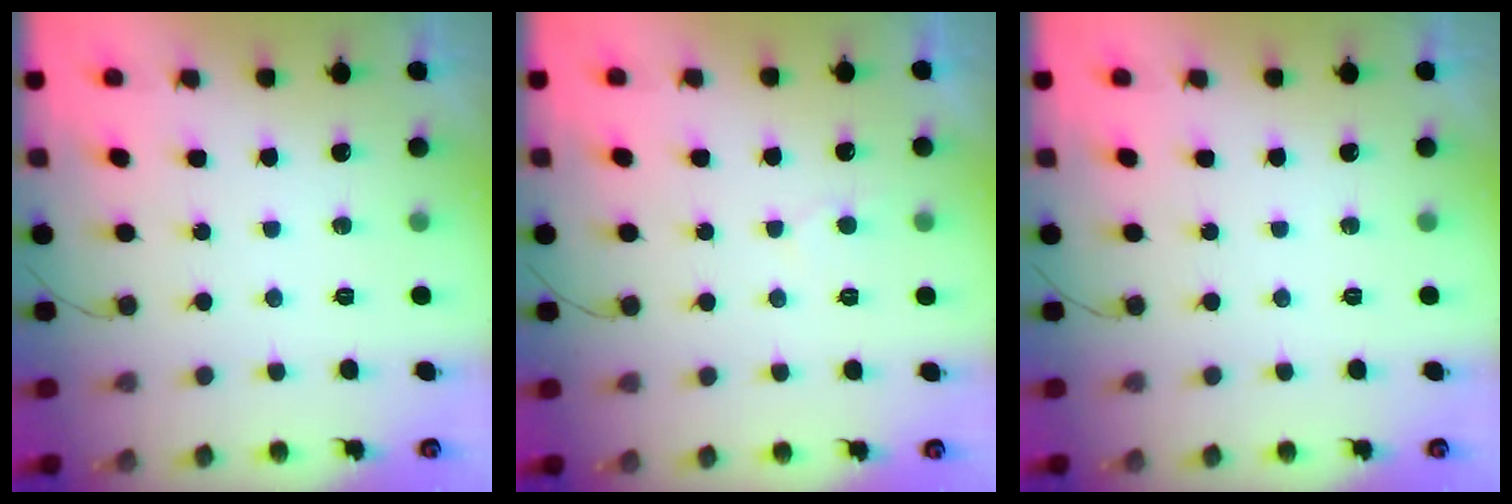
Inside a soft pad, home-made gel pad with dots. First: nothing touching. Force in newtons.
{"total": 4.1, "press": 4.1, "slide": 0.2}
{"total": 0.0}